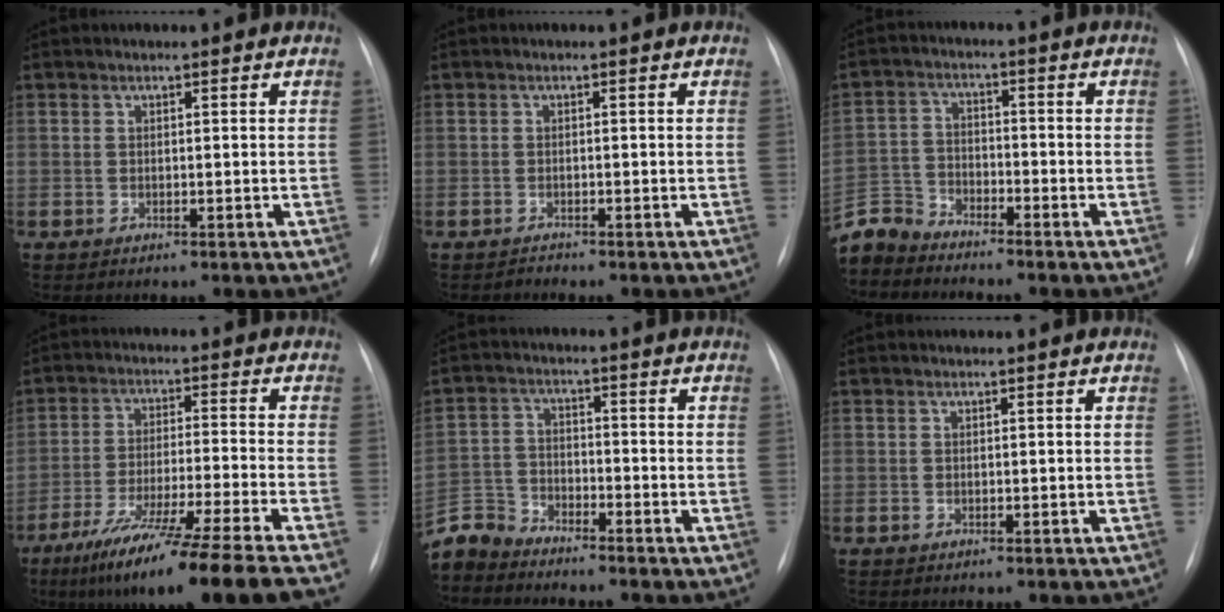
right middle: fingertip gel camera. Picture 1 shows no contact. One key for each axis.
{"total": 0.7, "fx": -0.7, "fy": 0.1, "fz": -0.1, "tx": 0.003, "ty": -0.004, "tz": -0.012}
{"total": 7.2, "fx": -7.0, "fy": 1.7, "fz": -0.1, "tx": -0.005, "ty": 0.005, "tz": -0.147}
{"total": 18.2, "fx": -13.5, "fy": -1.9, "fz": 12.0, "tx": -0.183, "ty": -0.051, "tz": -0.222}
{"total": 7.1, "fx": -6.9, "fy": 1.8, "fz": -0.2, "tx": -0.001, "ty": 0.005, "tz": -0.144}
{"total": 0.0}